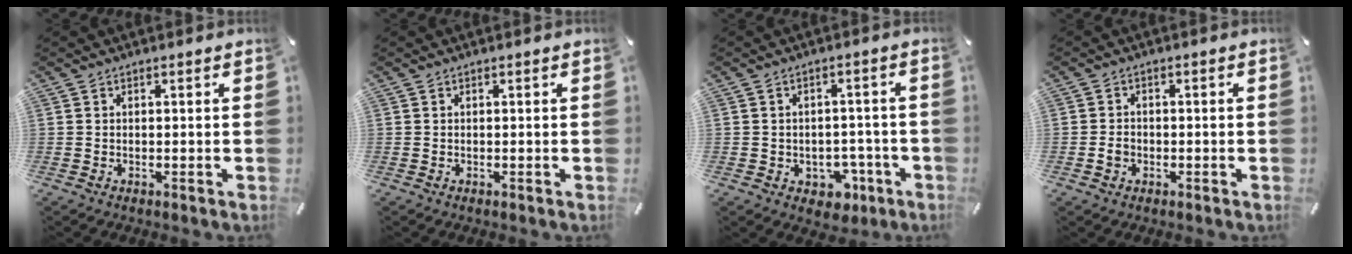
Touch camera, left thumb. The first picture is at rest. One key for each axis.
{"total": 0.0}
{"total": 5.5, "fx": -1.3, "fy": 5.0, "fz": 2.0, "tx": -0.016, "ty": 0.008, "tz": -0.021}
{"total": 2.1, "fx": -0.7, "fy": 1.7, "fz": 0.9, "tx": -0.017, "ty": 0.007, "tz": -0.014}